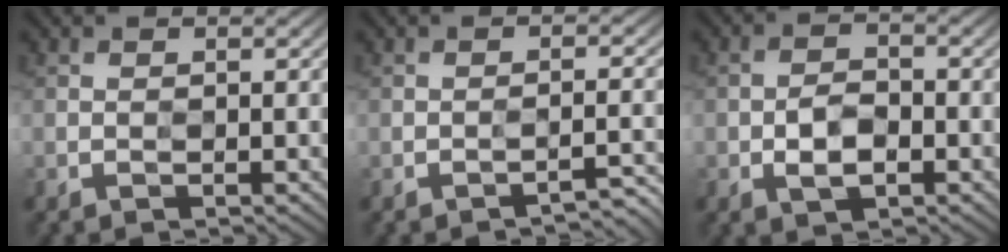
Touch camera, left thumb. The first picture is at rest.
{"total": 2.4, "force": [-1.7, 0.4, 1.6], "torque": [-0.009, 0.012, -0.021]}
{"total": 3.6, "force": [-1.1, 2.3, 2.5], "torque": [-0.046, 0.004, -0.023]}